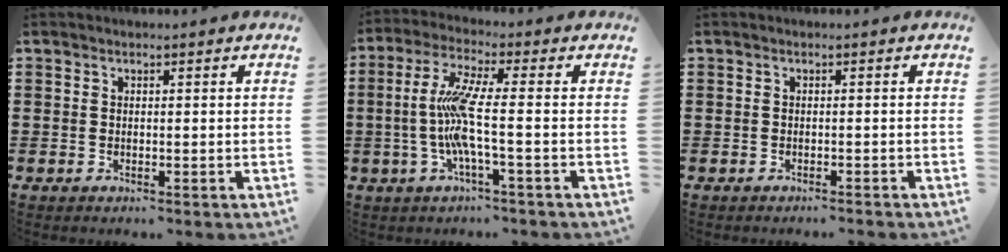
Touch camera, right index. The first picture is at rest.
{"total": 8.7, "force": [-1.5, 0.3, 8.6], "torque": [-0.194, -0.021, -0.040]}
{"total": 0.6, "force": [-0.5, -0.1, 0.2], "torque": [-0.006, -0.003, -0.010]}